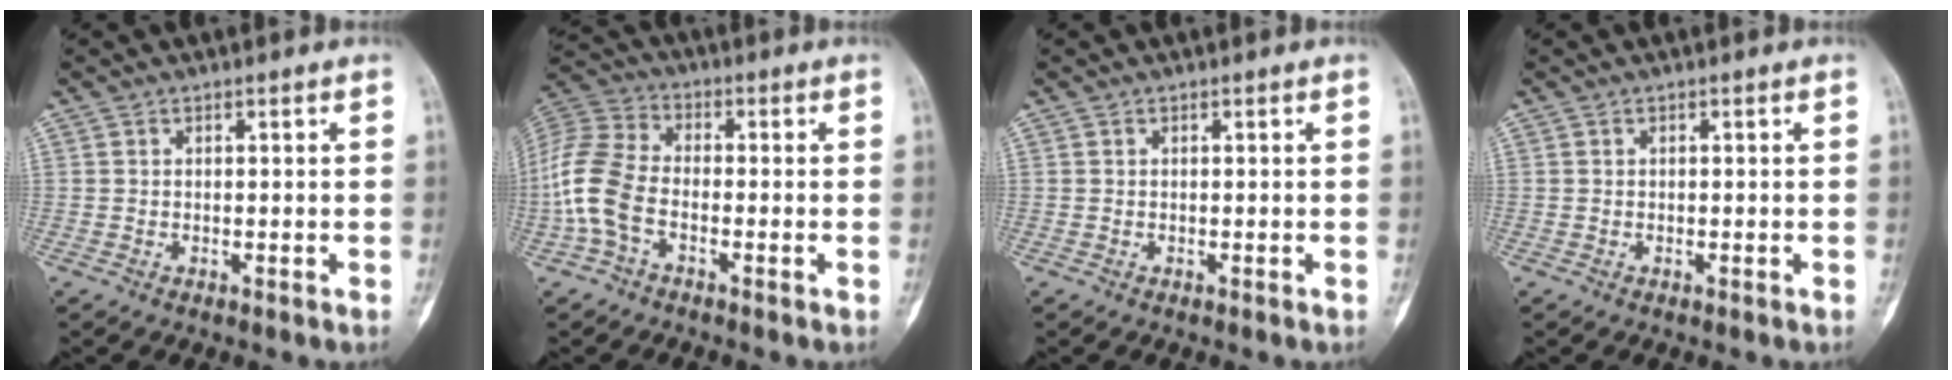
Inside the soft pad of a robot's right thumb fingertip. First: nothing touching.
{"total": 11.1, "force": [-3.1, 7.0, 8.1], "torque": [-0.178, 0.027, -0.071]}
{"total": 0.0}
{"total": 0.0}